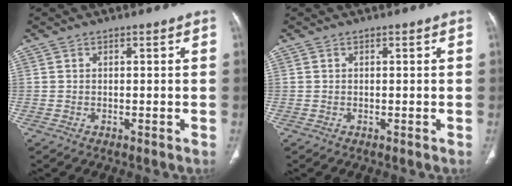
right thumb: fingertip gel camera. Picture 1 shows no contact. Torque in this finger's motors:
{"motor_torque": [0.00, 0.00, -0.22, 0.22, 0.00]}